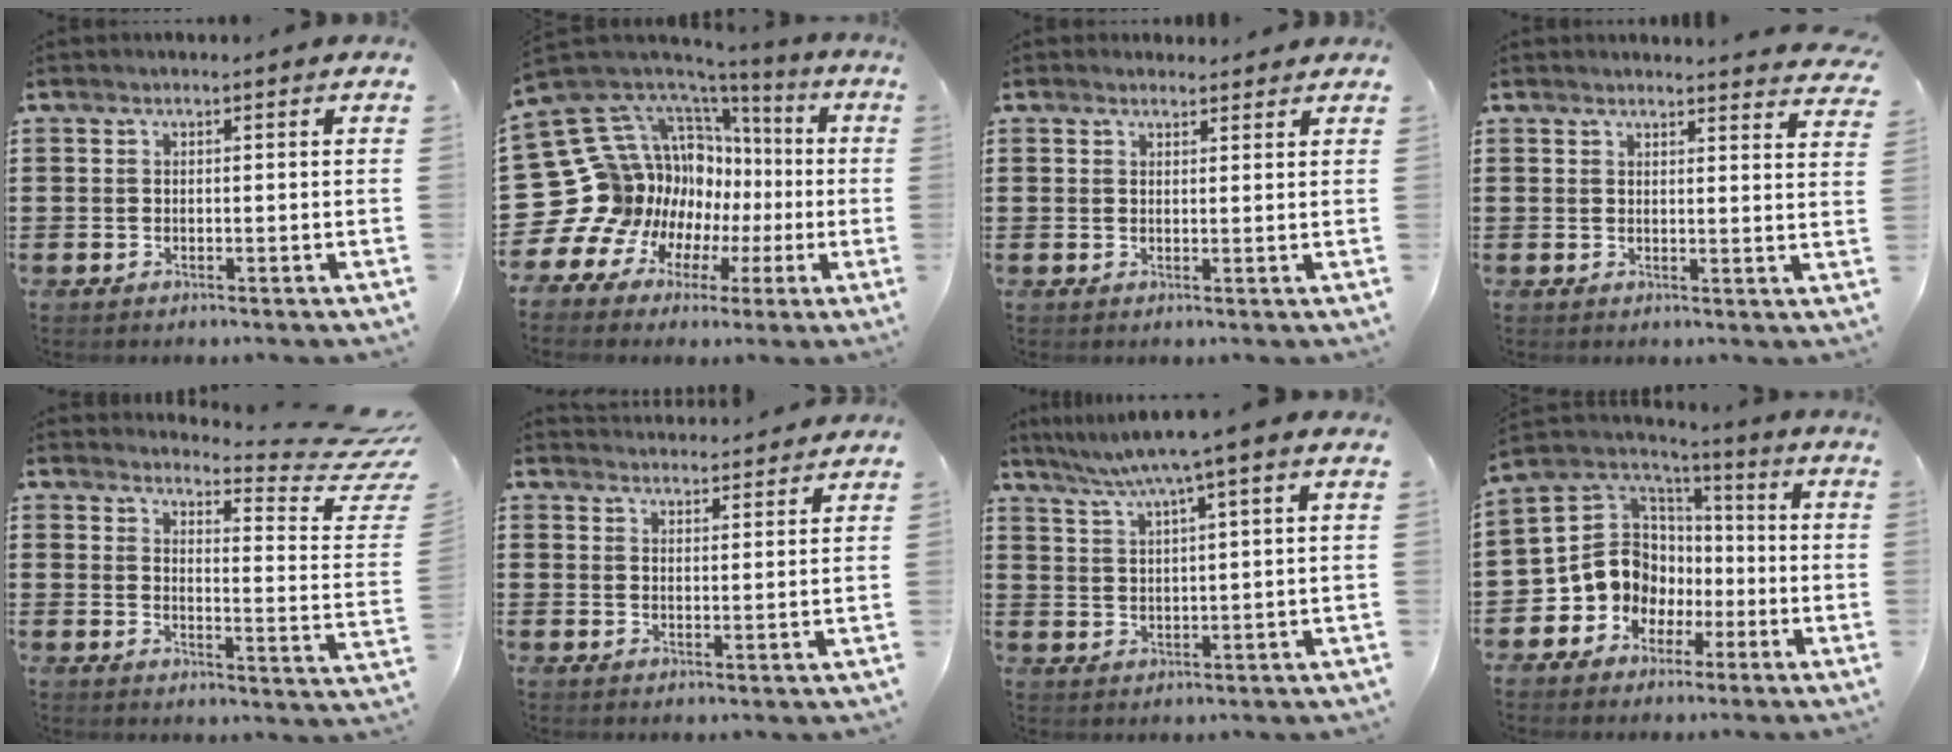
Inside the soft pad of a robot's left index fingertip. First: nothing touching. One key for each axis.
{"total": 17.0, "fx": -0.1, "fy": 15.6, "fz": 6.7, "tx": -0.219, "ty": -0.048, "tz": 0.043}
{"total": 1.7, "fx": 1.6, "fy": 0.5, "fz": 0.1, "tx": -0.006, "ty": 0.004, "tz": 0.031}
{"total": 2.7, "fx": 2.7, "fy": -0.2, "fz": 0.4, "tx": -0.009, "ty": -0.013, "tz": 0.049}
{"total": 4.7, "fx": 4.1, "fy": -0.1, "fz": 2.2, "tx": -0.032, "ty": -0.051, "tz": 0.059}
{"total": 3.2, "fx": 3.2, "fy": 0.1, "fz": -0.1, "tx": -0.007, "ty": -0.012, "tz": 0.060}
{"total": 5.9, "fx": 4.3, "fy": -0.5, "fz": 4.0, "tx": -0.088, "ty": -0.016, "tz": 0.072}
{"total": 10.5, "fx": -2.1, "fy": 9.6, "fz": 3.7, "tx": -0.121, "ty": -0.004, "tz": -0.037}